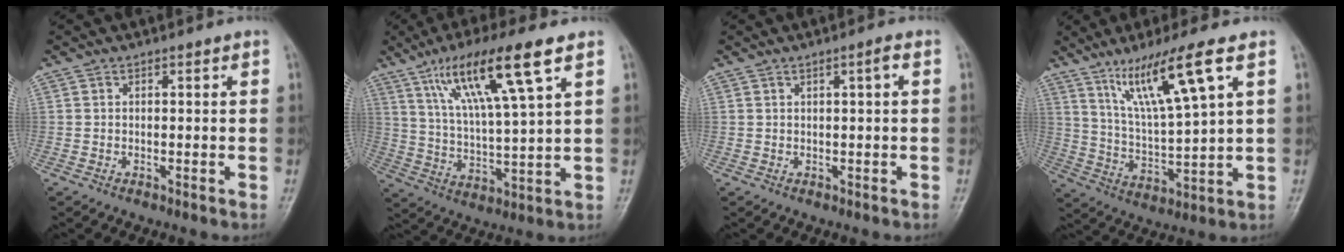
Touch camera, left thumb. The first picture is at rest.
{"total": 15.9, "force": [8.3, 2.2, 13.4], "torque": [-0.244, -0.022, 0.156]}
{"total": 1.6, "force": [0.4, 0.0, 1.6], "torque": [-0.031, 0.003, 0.009]}
{"total": 13.6, "force": [7.3, 1.2, 11.5], "torque": [-0.216, -0.031, 0.145]}